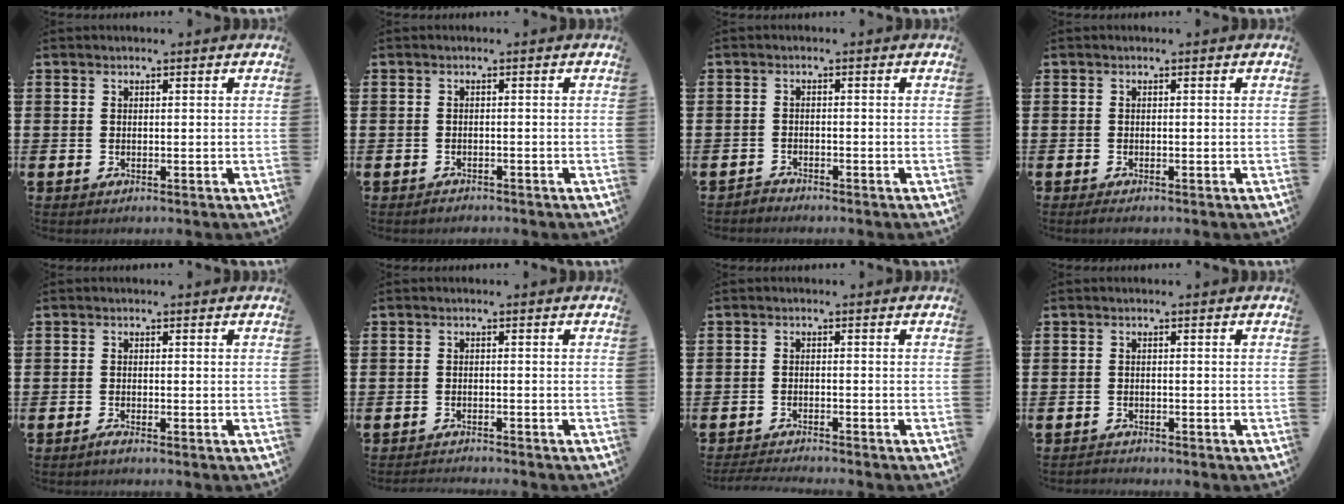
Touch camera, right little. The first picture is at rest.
{"total": 0.8, "force": [-0.7, 0.1, 0.0], "torque": [-0.003, 0.000, -0.016]}
{"total": 1.2, "force": [-1.2, 0.1, -0.2], "torque": [-0.001, 0.004, -0.026]}
{"total": 0.0}
{"total": 0.7, "force": [-0.5, 0.0, 0.5], "torque": [-0.007, -0.004, -0.010]}
{"total": 1.1, "force": [-1.1, -0.1, -0.1], "torque": [0.001, -0.002, -0.023]}
{"total": 1.6, "force": [-1.6, -0.2, 0.2], "torque": [-0.003, 0.000, -0.032]}
{"total": 0.8, "force": [-0.8, 0.1, -0.1], "torque": [-0.002, -0.001, -0.016]}